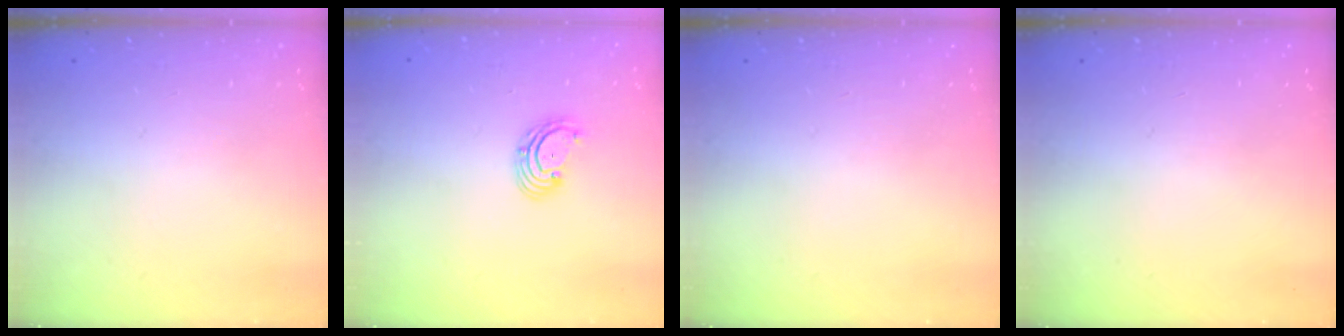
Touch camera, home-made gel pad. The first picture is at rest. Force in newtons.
{"total": 2.9, "press": 2.9, "slide": 0.3}
{"total": 0.0}
{"total": 0.0}